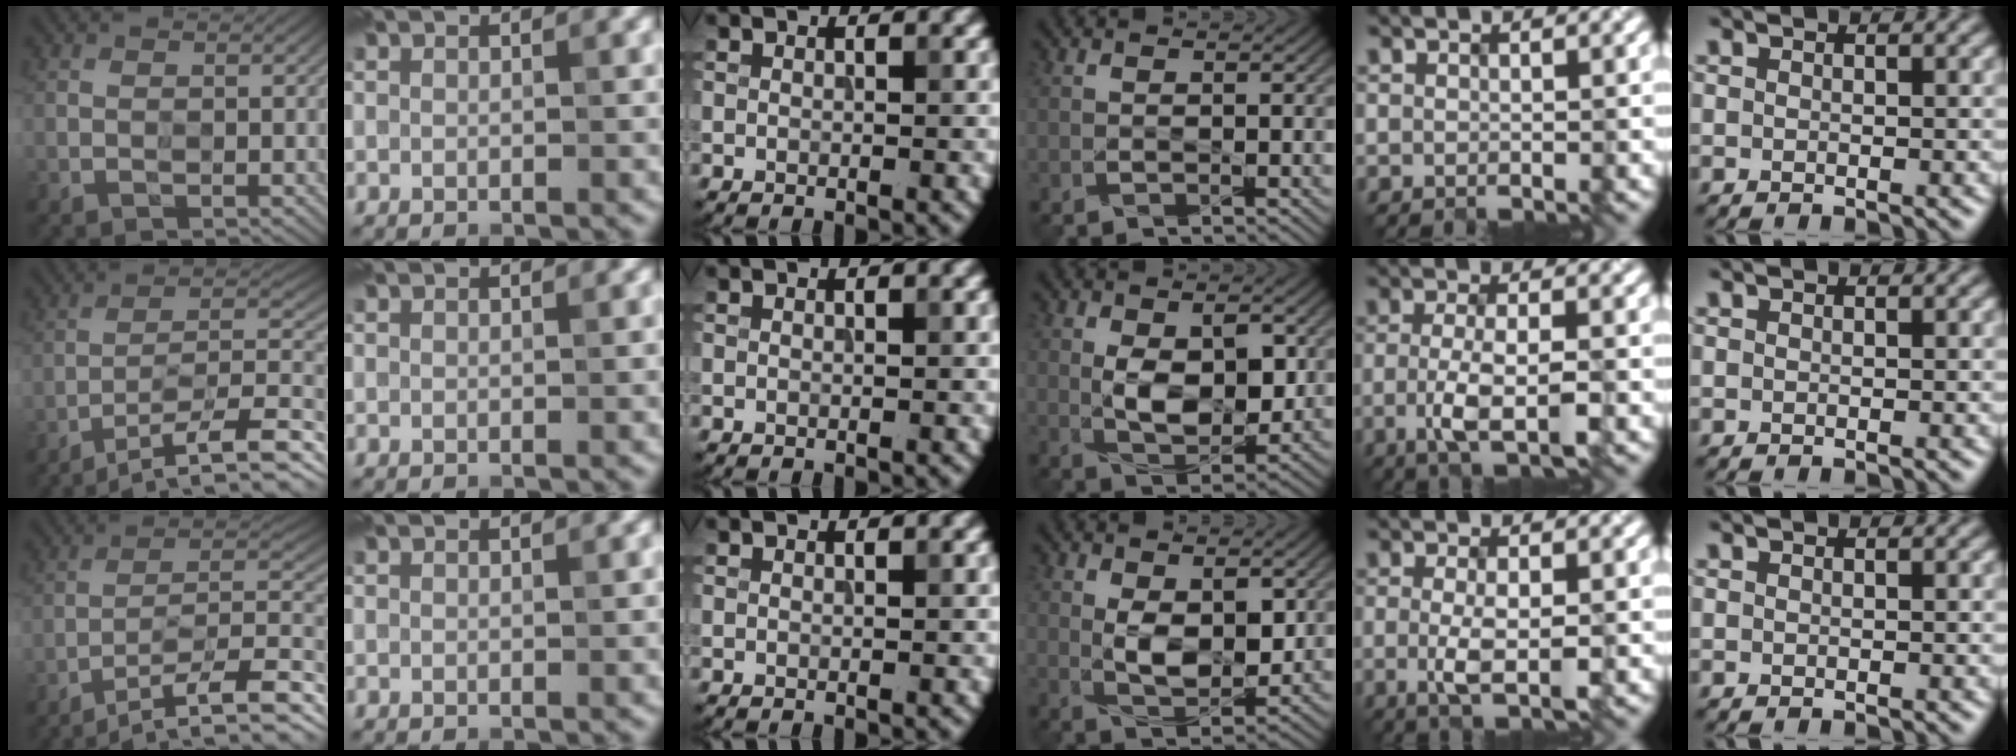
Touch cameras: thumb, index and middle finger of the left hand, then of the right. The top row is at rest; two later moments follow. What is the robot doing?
{"motion": "insert", "object": "key"}